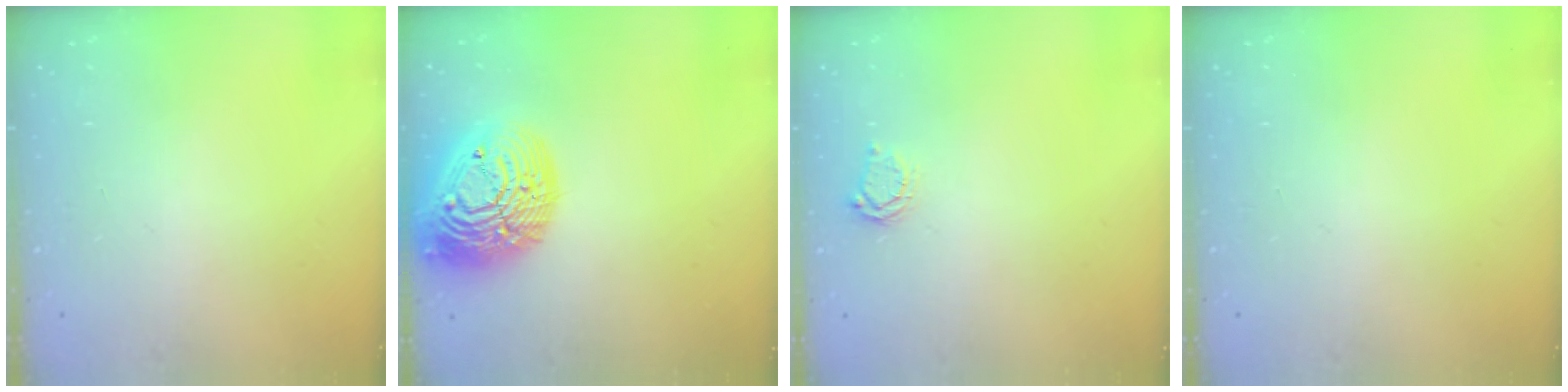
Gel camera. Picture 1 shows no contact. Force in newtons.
{"total": 23.9, "press": 23.8, "slide": 2.2}
{"total": 3.7, "press": 3.7, "slide": 0.5}
{"total": 0.0}